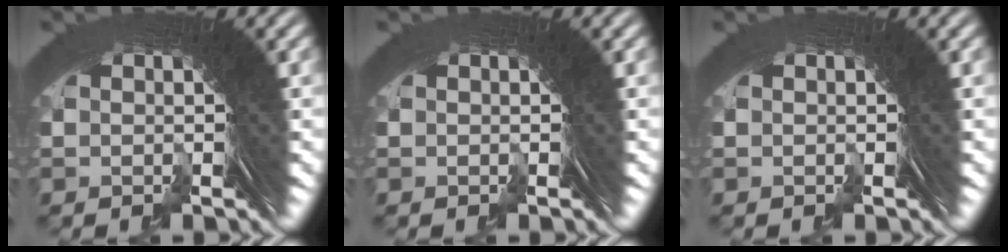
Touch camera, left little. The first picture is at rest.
{"total": 0.0}
{"total": 0.0}